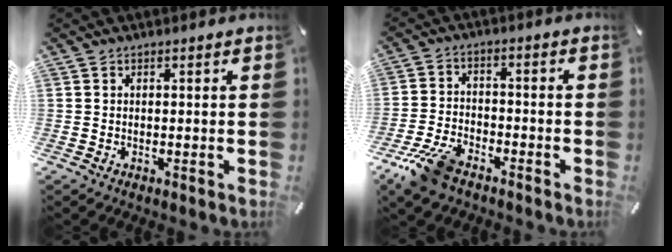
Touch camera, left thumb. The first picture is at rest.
{"total": 9.3, "force": [-6.8, 4.4, 4.7], "torque": [-0.096, 0.030, -0.128]}